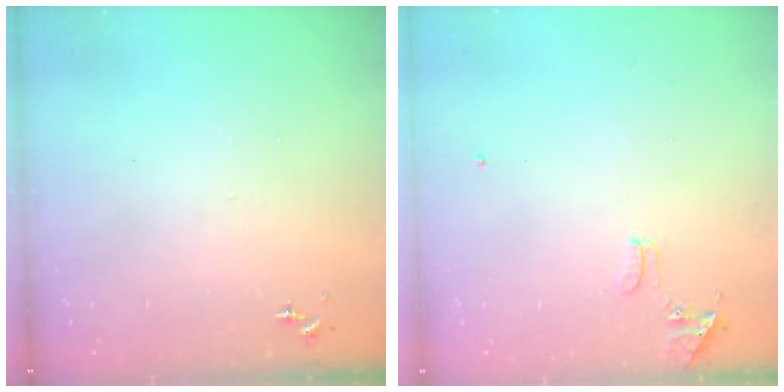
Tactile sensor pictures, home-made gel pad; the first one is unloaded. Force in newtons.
{"total": 8.0, "press": 7.9, "slide": 0.7}